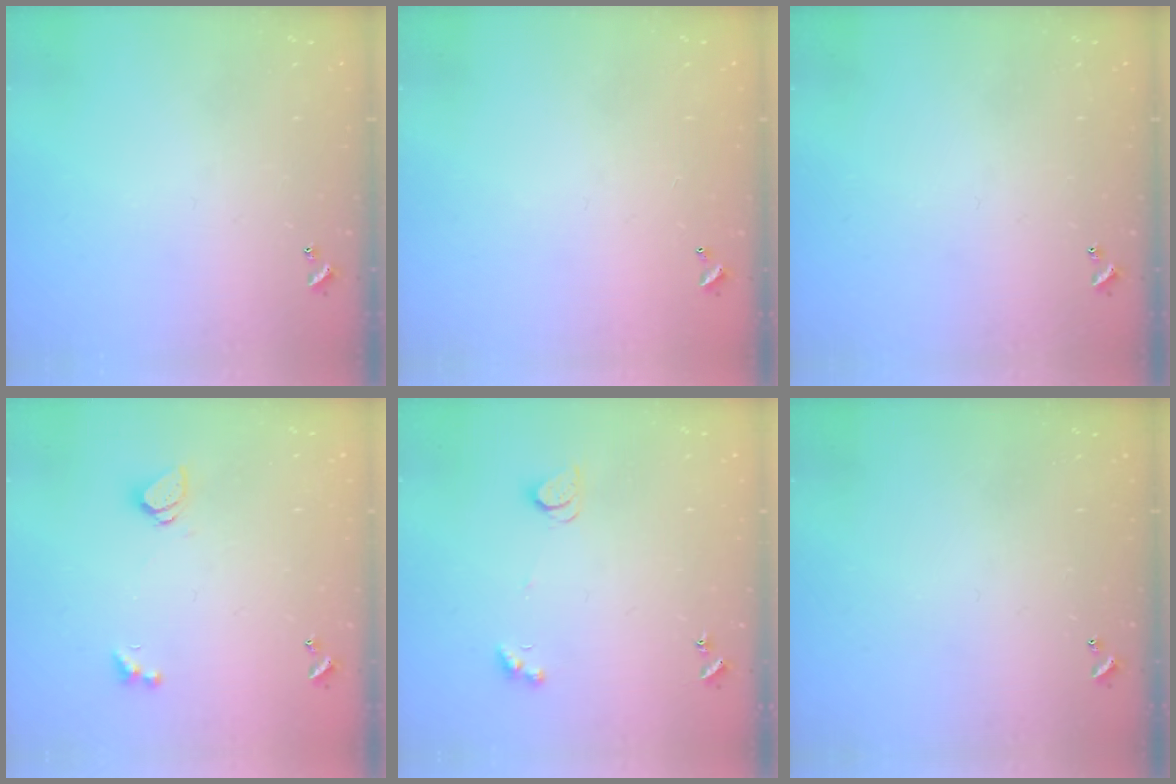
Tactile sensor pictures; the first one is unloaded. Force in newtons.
{"total": 3.0, "press": 3.0, "slide": 0.1}
{"total": 0.0}
{"total": 1.2, "press": 1.1, "slide": 0.5}
{"total": 2.1, "press": 2.1, "slide": 0.4}
{"total": 0.0}